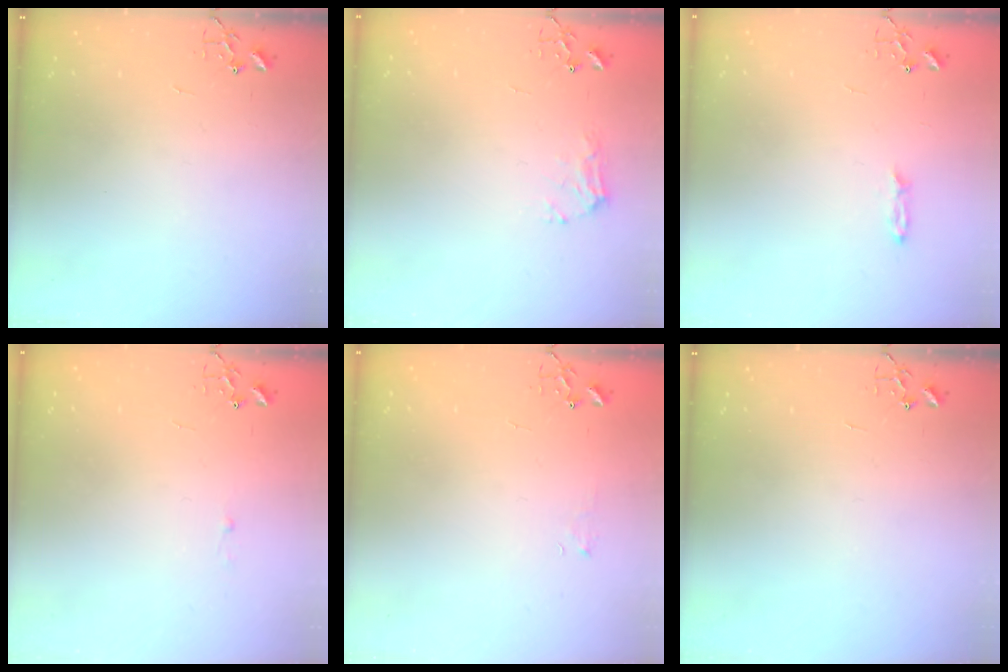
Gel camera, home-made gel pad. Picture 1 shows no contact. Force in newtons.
{"total": 9.0, "press": 8.9, "slide": 0.9}
{"total": 3.2, "press": 3.2, "slide": 0.4}
{"total": 1.8, "press": 1.8, "slide": 0.2}
{"total": 3.8, "press": 3.8, "slide": 0.5}
{"total": 0.0}